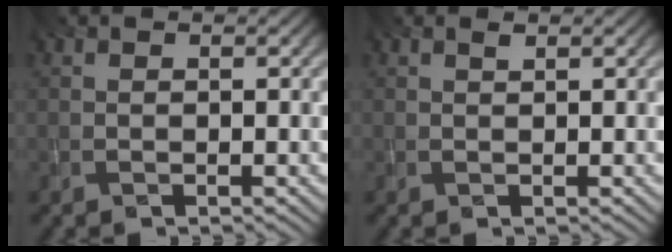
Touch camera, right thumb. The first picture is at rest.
{"total": 0.5, "force": [0.4, 0.1, 0.3], "torque": [-0.006, 0.000, 0.007]}